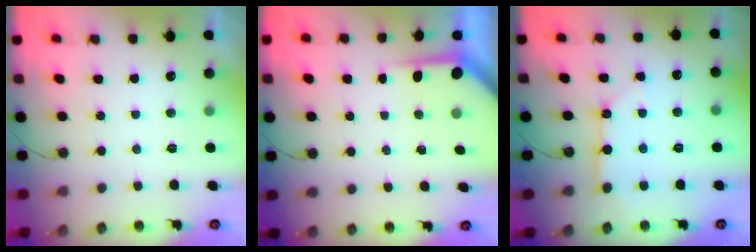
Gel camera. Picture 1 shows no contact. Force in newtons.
{"total": 4.0, "press": 3.9, "slide": 0.4}
{"total": 5.2, "press": 5.1, "slide": 0.5}